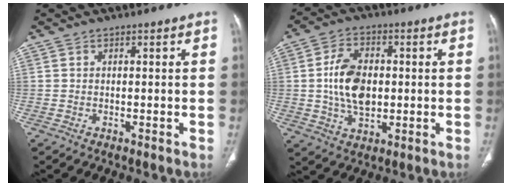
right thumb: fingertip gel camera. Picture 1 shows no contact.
{"total": 10.8, "force": [0.3, 6.8, 8.3], "torque": [-0.140, 0.002, 0.008]}